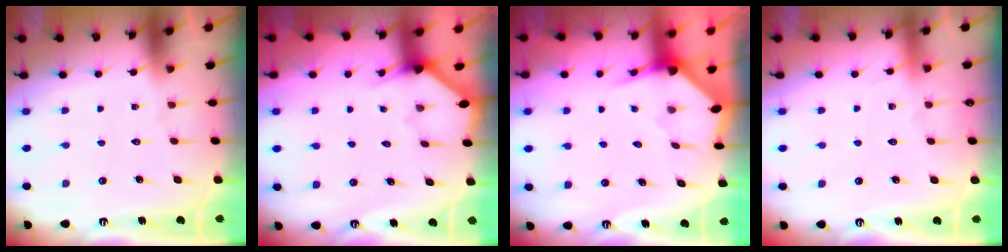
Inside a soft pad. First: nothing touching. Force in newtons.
{"total": 3.3, "press": 3.2, "slide": 0.3}
{"total": 3.3, "press": 3.3, "slide": 0.3}
{"total": 2.6, "press": 2.6, "slide": 0.4}